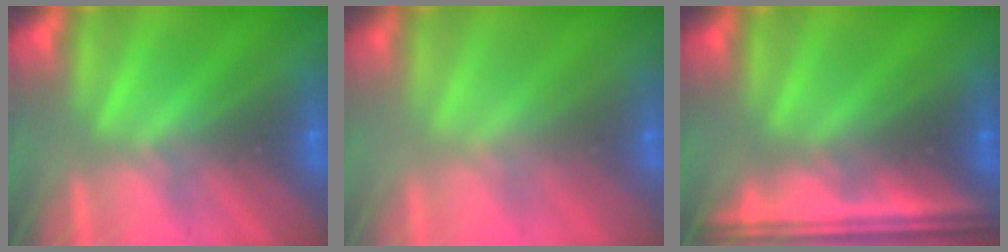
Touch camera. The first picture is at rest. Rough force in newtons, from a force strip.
{"total": 2.3}
{"total": 6.9}